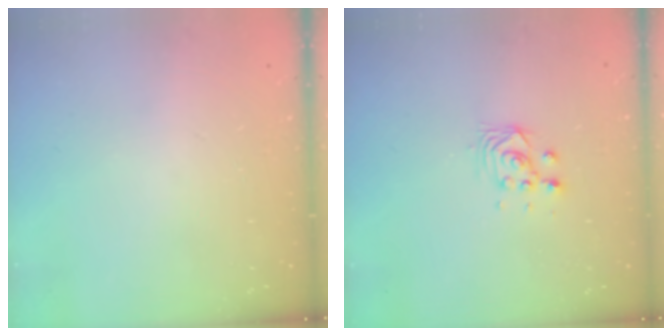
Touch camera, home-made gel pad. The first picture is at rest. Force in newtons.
{"total": 2.8, "press": 2.8, "slide": 0.2}